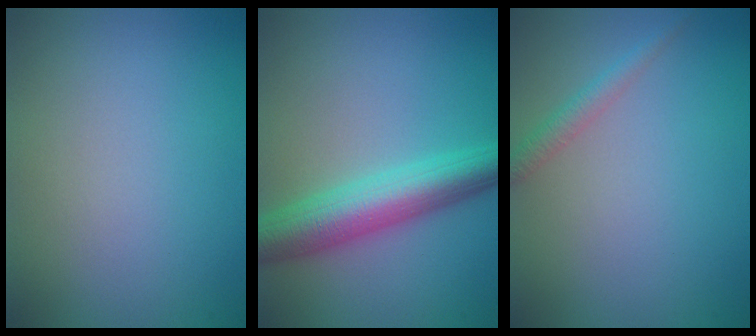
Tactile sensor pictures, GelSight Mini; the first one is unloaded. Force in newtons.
{"total": 6.0, "press": 6.0, "slide": 0.2}
{"total": 1.5, "press": 1.5, "slide": 0.1}